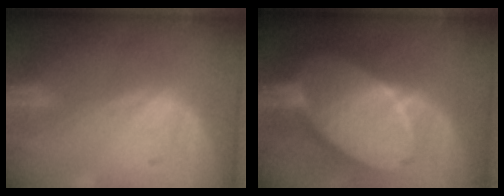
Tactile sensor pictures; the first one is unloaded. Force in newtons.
{"total": 10.6, "press": 10.6, "slide": 0.7}